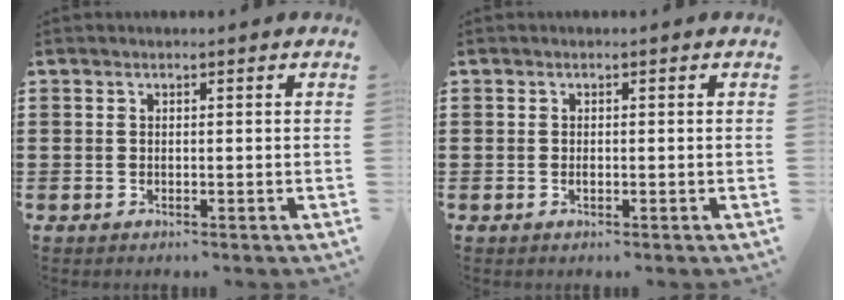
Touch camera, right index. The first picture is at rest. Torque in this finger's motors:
{"motor_torque": [-0.19, 0.08, 0.07, 0.03]}